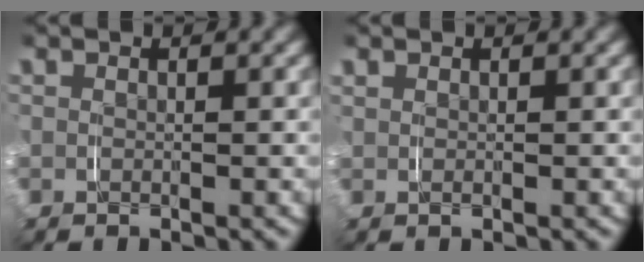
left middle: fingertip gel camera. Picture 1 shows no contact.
{"total": 0.9, "force": [0.6, -0.6, -0.1], "torque": [0.007, 0.003, 0.012]}